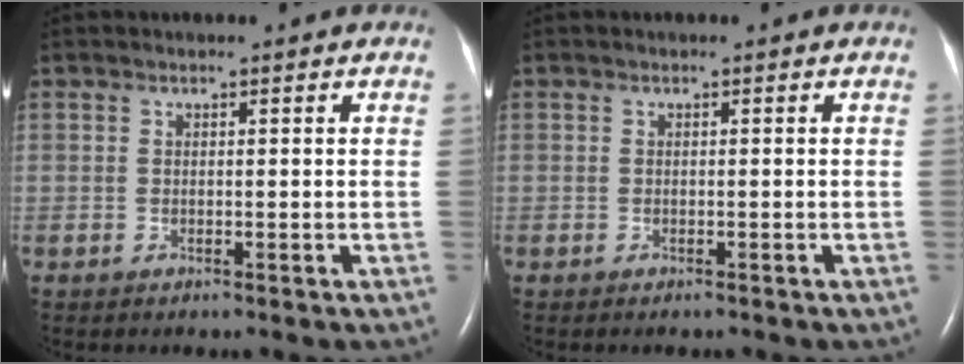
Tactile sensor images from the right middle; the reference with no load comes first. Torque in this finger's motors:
{"motor_torque": [-0.43, 0.10, -0.05, -0.01]}